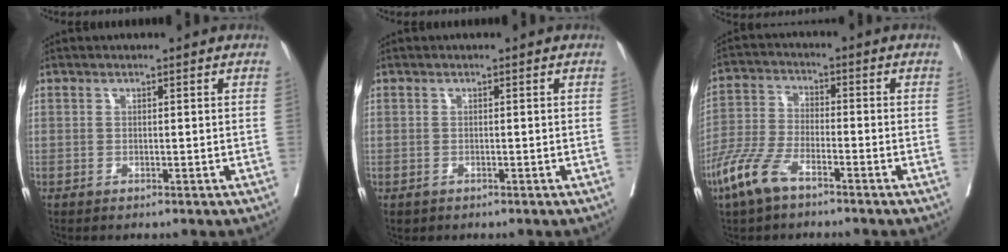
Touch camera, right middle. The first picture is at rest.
{"total": 0.6, "force": [-0.3, 0.5, 0.2], "torque": [-0.007, 0.002, 0.000]}
{"total": 7.8, "force": [-5.1, 2.5, 5.3], "torque": [-0.130, -0.010, -0.104]}